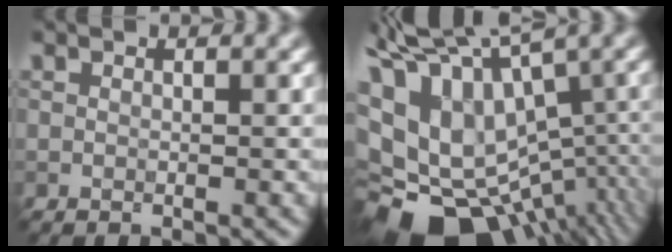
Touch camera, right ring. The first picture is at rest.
{"total": 13.7, "force": [-2.7, 9.0, 10.0], "torque": [-0.169, 0.003, 0.004]}